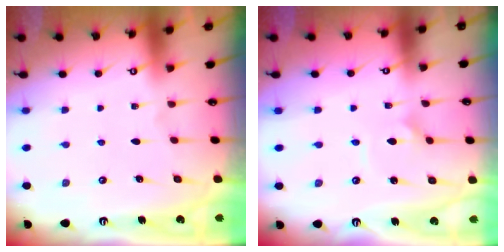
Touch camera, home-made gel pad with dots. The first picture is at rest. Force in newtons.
{"total": 2.1, "press": 2.1, "slide": 0.1}